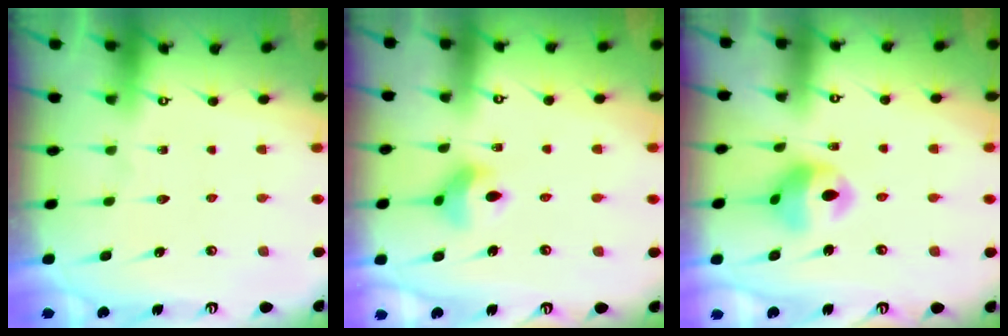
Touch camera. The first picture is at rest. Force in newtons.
{"total": 8.0, "press": 7.7, "slide": 2.2}
{"total": 11.3, "press": 11.2, "slide": 1.2}